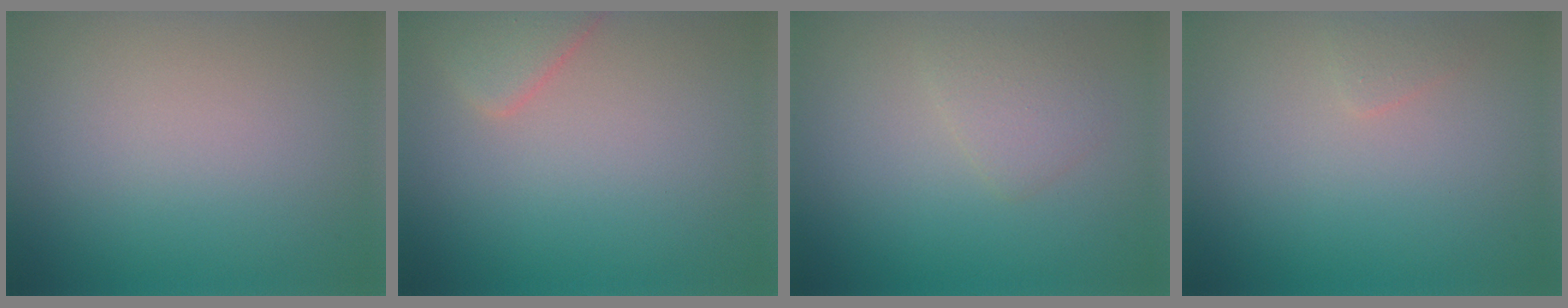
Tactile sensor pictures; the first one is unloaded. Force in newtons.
{"total": 2.4, "press": 2.4, "slide": 0.2}
{"total": 1.7, "press": 1.7, "slide": 0.2}
{"total": 0.7, "press": 0.7, "slide": 0.0}